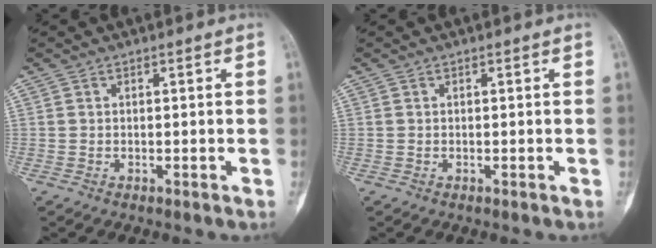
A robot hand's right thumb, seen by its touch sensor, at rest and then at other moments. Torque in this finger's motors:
{"motor_torque": [0.12, -0.21, 0.24, -0.11, -0.01]}